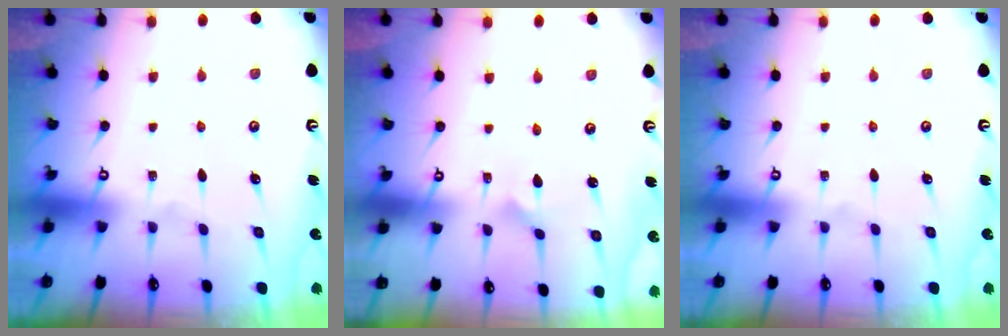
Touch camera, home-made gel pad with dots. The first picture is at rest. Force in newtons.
{"total": 2.7, "press": 2.7, "slide": 0.1}
{"total": 0.0}